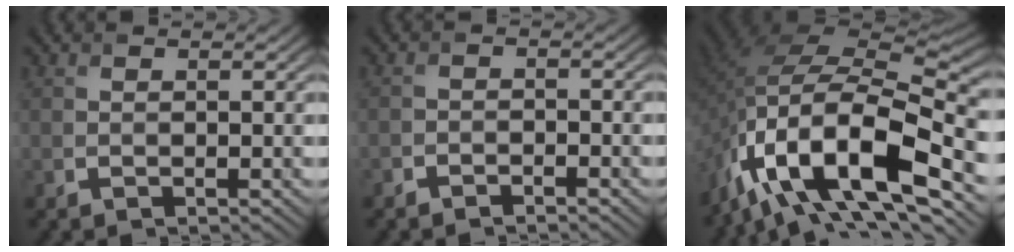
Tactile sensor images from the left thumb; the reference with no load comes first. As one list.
[{"total": 1.6, "force": [-1.6, 0.3, 0.0], "torque": [-0.002, -0.002, -0.033]}, {"total": 18.8, "force": [-9.8, 8.4, 13.6], "torque": [-0.285, -0.020, -0.174]}]